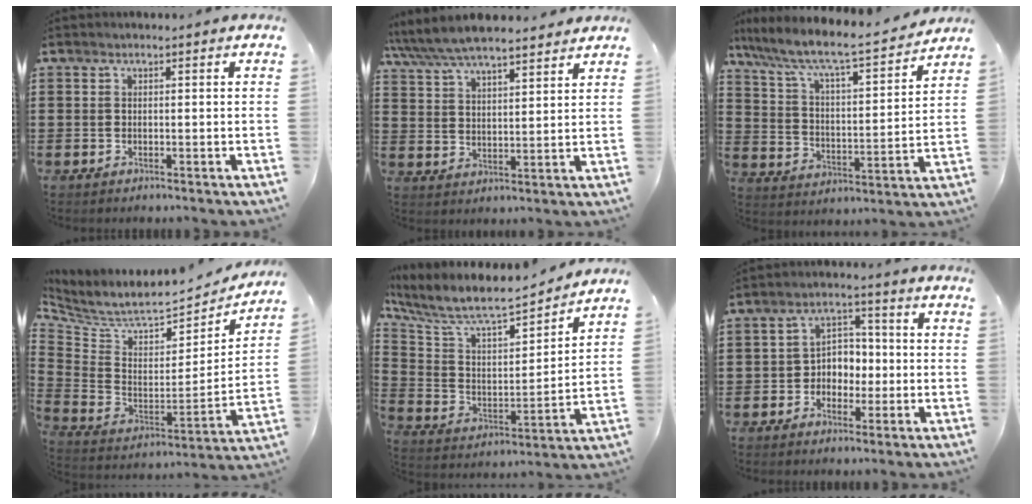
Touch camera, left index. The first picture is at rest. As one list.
[{"total": 6.7, "force": [6.2, 1.0, 2.3], "torque": [-0.068, -0.025, 0.110]}, {"total": 6.5, "force": [5.5, 0.7, 3.4], "torque": [-0.093, -0.046, 0.085]}, {"total": 6.5, "force": [5.9, 1.2, 2.4], "torque": [-0.079, -0.056, 0.096]}, {"total": 8.0, "force": [6.8, 1.7, 3.9], "torque": [-0.110, -0.054, 0.110]}, {"total": 4.7, "force": [-1.2, 4.0, 2.0], "torque": [-0.044, 0.011, -0.030]}]